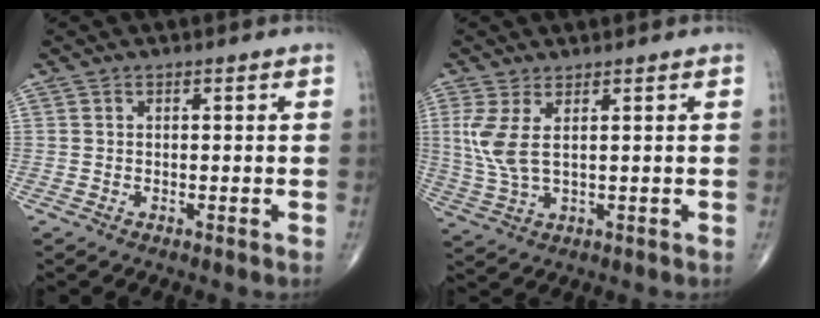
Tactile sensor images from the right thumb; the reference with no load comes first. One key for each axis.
{"total": 6.4, "fx": 1.7, "fy": 2.2, "fz": 5.7, "tx": -0.149, "ty": -0.010, "tz": 0.043}